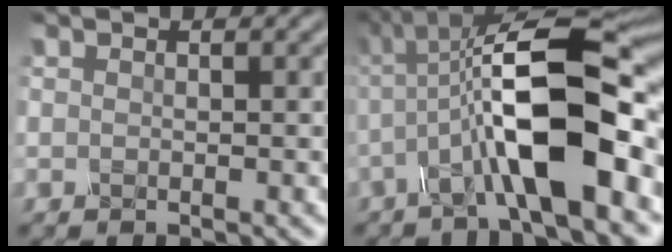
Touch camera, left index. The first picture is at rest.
{"total": 12.4, "force": [-2.2, 3.8, 11.6], "torque": [-0.191, 0.014, -0.048]}